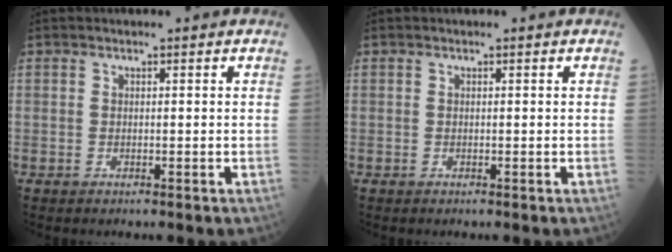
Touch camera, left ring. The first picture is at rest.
{"total": 0.0}